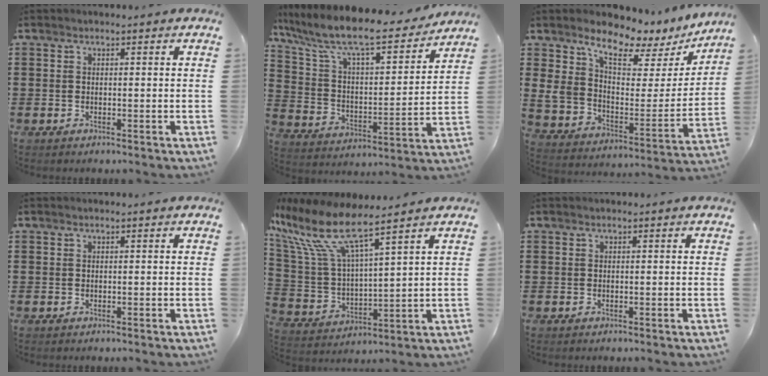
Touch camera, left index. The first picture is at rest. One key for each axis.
{"total": 10.7, "fx": 9.0, "fy": 1.4, "fz": 5.5, "tx": -0.146, "ty": -0.061, "tz": 0.151}
{"total": 7.5, "fx": 6.1, "fy": 3.5, "fz": 2.8, "tx": -0.082, "ty": -0.044, "tz": 0.104}
{"total": 0.0}
{"total": 11.1, "fx": 8.0, "fy": 2.3, "fz": 7.4, "tx": -0.193, "ty": -0.048, "tz": 0.131}
{"total": 0.0}